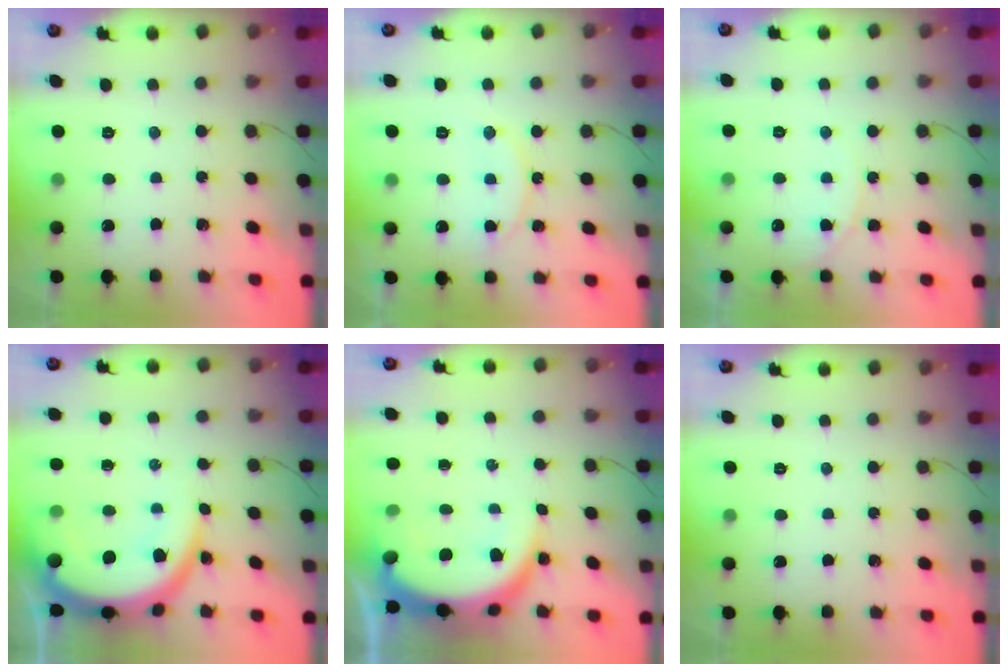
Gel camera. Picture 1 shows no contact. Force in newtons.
{"total": 11.7, "press": 11.7, "slide": 0.8}
{"total": 6.6, "press": 6.6, "slide": 0.4}
{"total": 14.5, "press": 14.4, "slide": 1.1}
{"total": 10.2, "press": 10.2, "slide": 1.0}
{"total": 0.0}